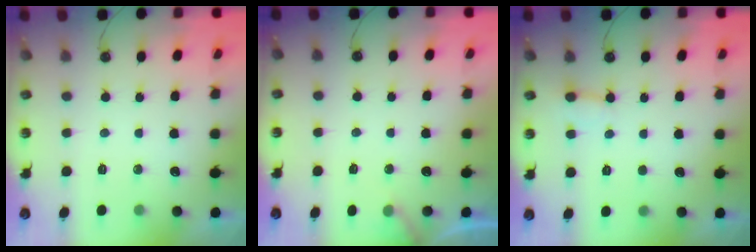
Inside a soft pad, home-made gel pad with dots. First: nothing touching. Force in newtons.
{"total": 4.5, "press": 4.5, "slide": 0.4}
{"total": 4.5, "press": 4.4, "slide": 0.6}